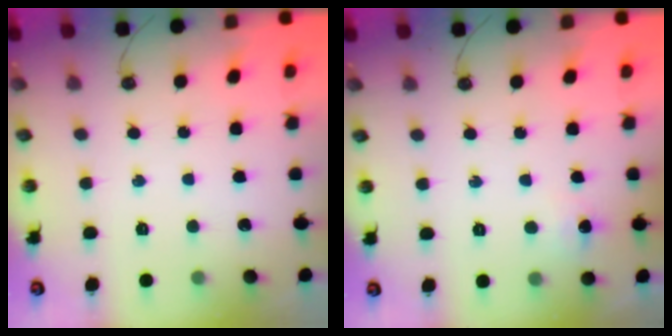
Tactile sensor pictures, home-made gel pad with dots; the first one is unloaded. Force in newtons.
{"total": 3.8, "press": 3.8, "slide": 0.5}